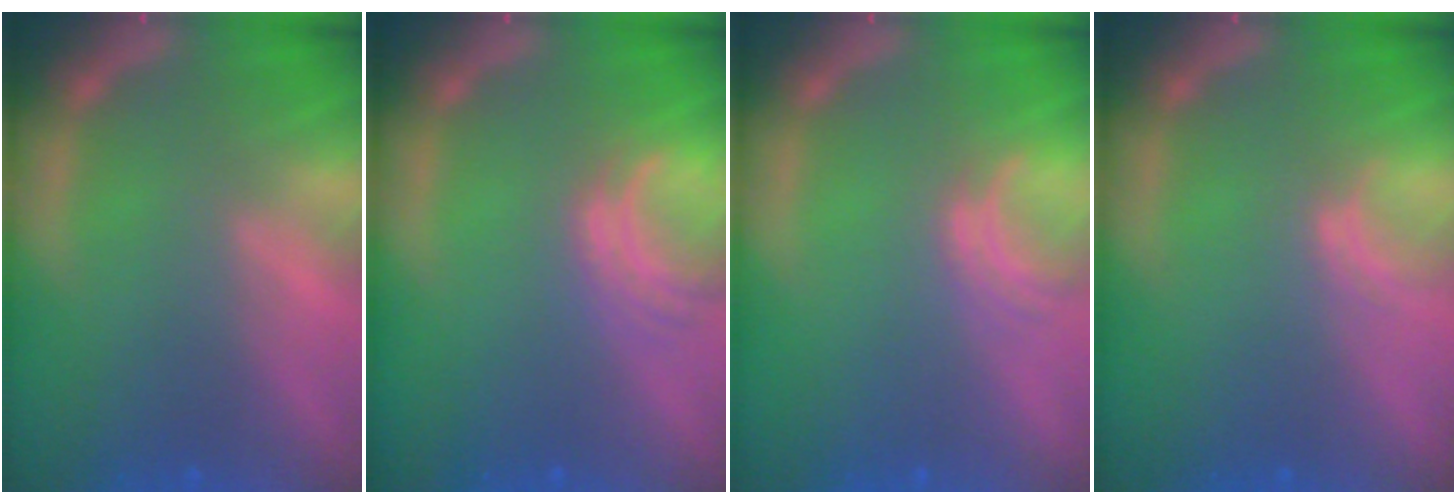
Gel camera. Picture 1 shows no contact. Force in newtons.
{"total": 3.0}
{"total": 2.0}
{"total": 1.0}